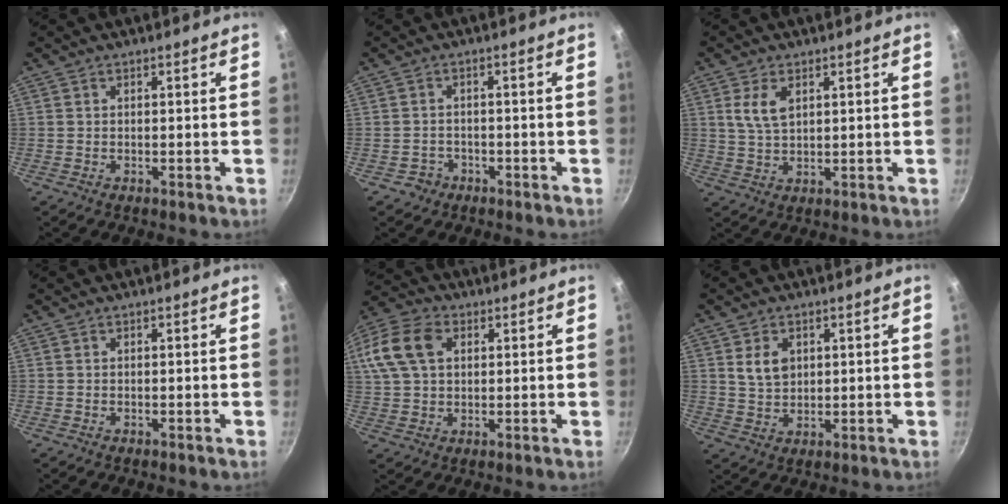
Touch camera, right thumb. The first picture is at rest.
{"total": 2.6, "force": [-1.4, 2.2, 0.5], "torque": [0.000, 0.018, -0.016]}
{"total": 5.4, "force": [2.0, 3.0, 4.1], "torque": [-0.075, -0.007, 0.042]}
{"total": 0.0}
{"total": 15.6, "force": [4.6, 11.1, 10.0], "torque": [-0.222, 0.025, 0.078]}
{"total": 5.4, "force": [1.7, 3.8, 3.3], "torque": [-0.046, -0.010, 0.035]}